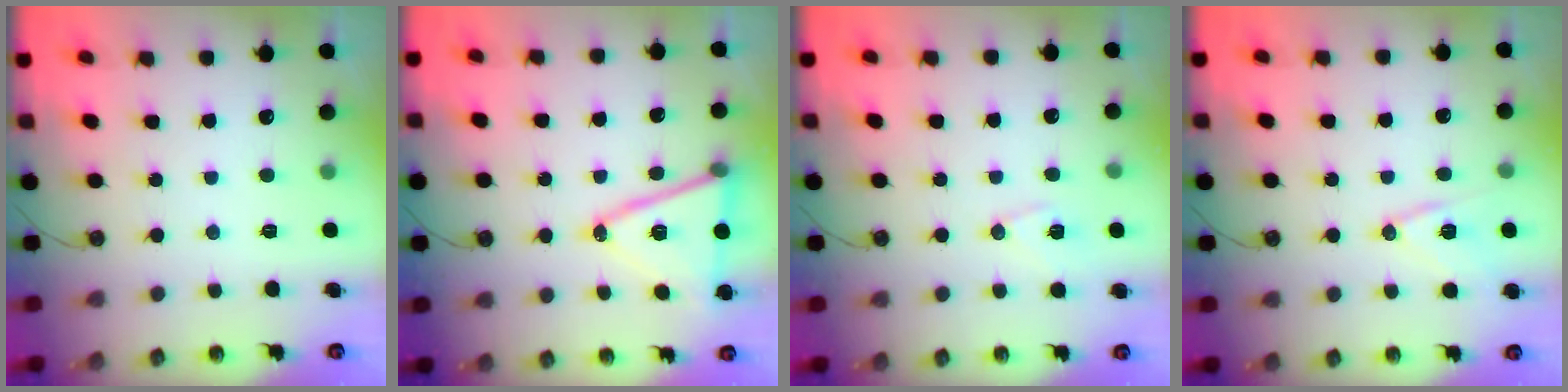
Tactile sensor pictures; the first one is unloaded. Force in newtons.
{"total": 15.1, "press": 14.6, "slide": 3.8}
{"total": 8.2, "press": 8.2, "slide": 0.7}
{"total": 10.6, "press": 10.2, "slide": 2.8}